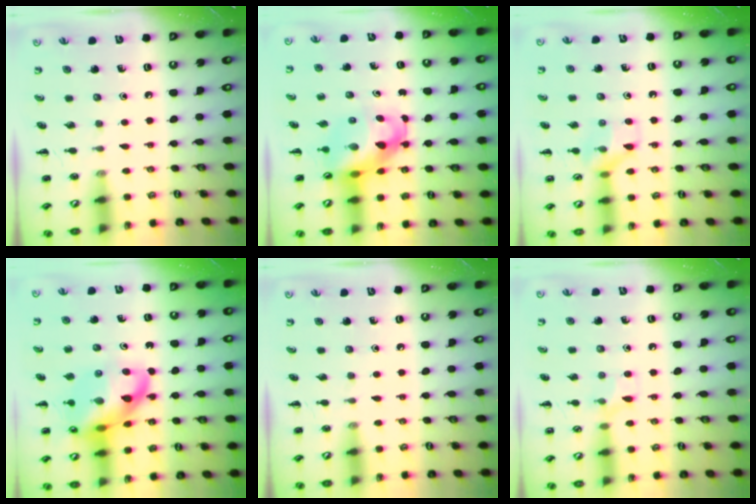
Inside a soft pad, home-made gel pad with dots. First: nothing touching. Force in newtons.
{"total": 10.1, "press": 9.7, "slide": 2.8}
{"total": 8.7, "press": 8.7, "slide": 0.5}
{"total": 18.6, "press": 18.4, "slide": 2.8}
{"total": 0.0}
{"total": 6.1, "press": 5.8, "slide": 1.9}